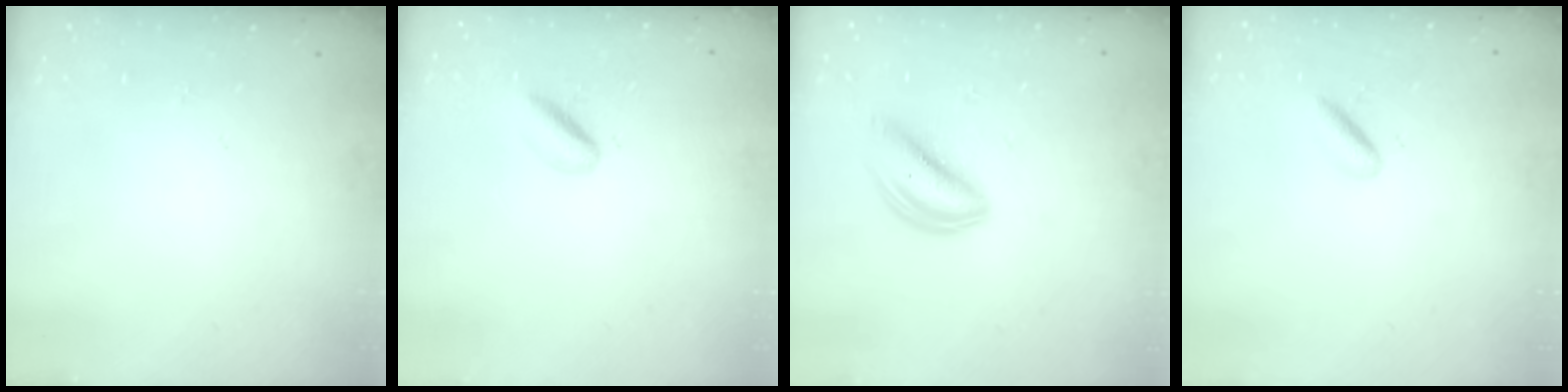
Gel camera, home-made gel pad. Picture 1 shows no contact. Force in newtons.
{"total": 3.7, "press": 3.6, "slide": 0.9}
{"total": 4.9, "press": 4.9, "slide": 0.5}
{"total": 3.7, "press": 3.5, "slide": 1.1}